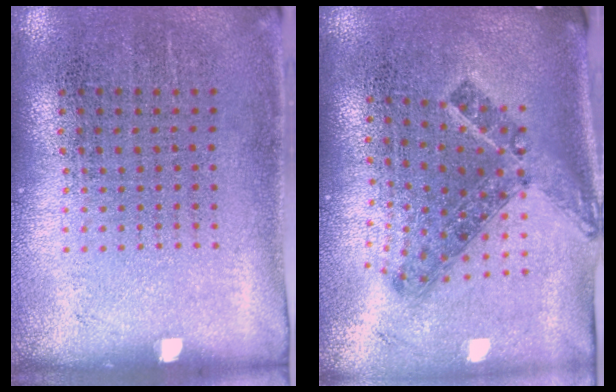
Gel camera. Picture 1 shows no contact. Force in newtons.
{"total": 1.4, "press": 1.0, "slide": 0.9}